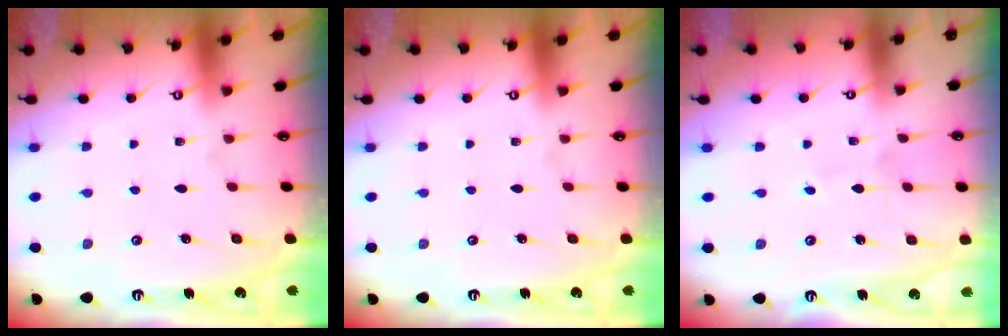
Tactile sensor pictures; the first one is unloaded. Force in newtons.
{"total": 0.0}
{"total": 0.5, "press": 0.5, "slide": 0.0}